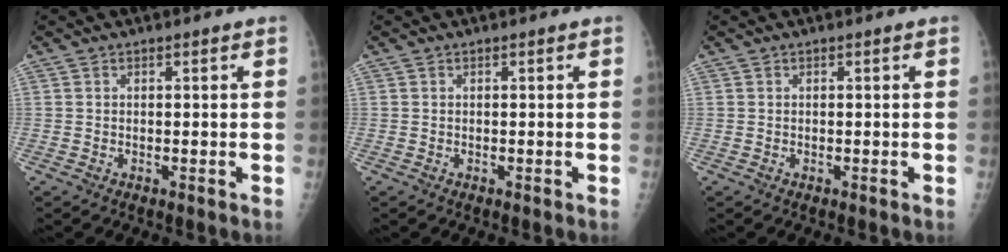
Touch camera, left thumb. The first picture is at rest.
{"total": 0.0}
{"total": 0.0}